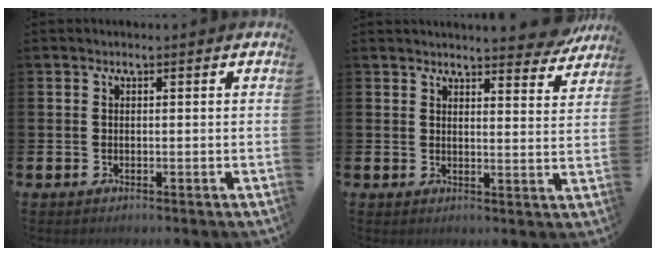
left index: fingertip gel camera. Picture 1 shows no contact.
{"total": 4.6, "force": [4.5, 0.1, 0.5], "torque": [0.001, -0.031, 0.078]}